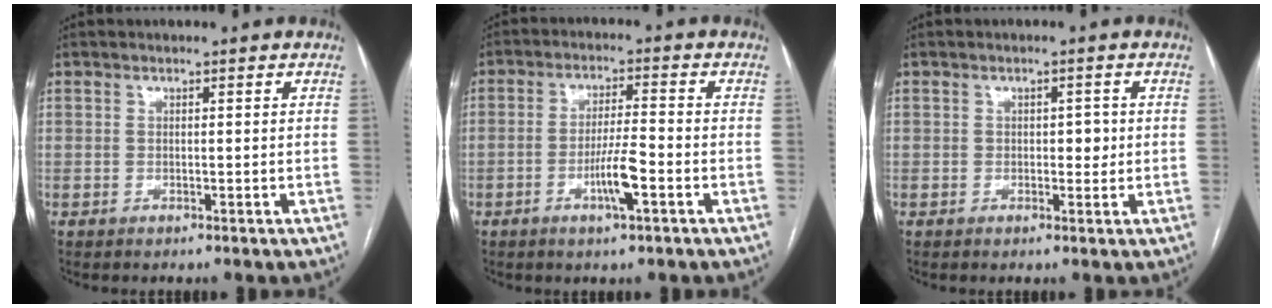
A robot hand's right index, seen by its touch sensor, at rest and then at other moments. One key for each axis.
{"total": 6.1, "fx": -2.5, "fy": 0.4, "fz": 5.5, "tx": -0.104, "ty": -0.004, "tz": -0.045}
{"total": 2.2, "fx": 0.0, "fy": 1.3, "fz": 1.8, "tx": -0.020, "ty": 0.005, "tz": 0.001}